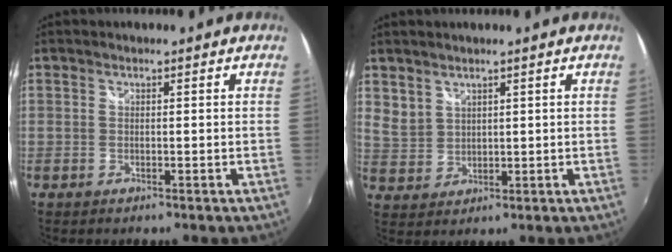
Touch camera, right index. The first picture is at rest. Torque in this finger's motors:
{"motor_torque": [-0.76, 1.05, 0.00, 0.00]}